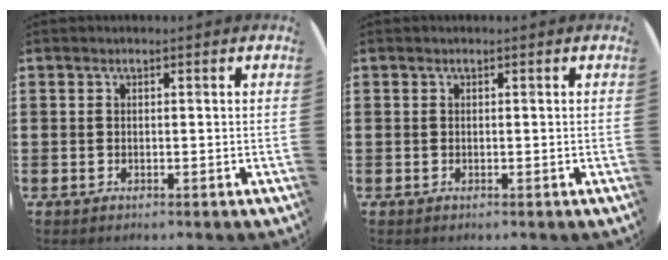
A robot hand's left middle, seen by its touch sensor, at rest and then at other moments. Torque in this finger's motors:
{"motor_torque": [-0.03, -0.03, 0.01, 0.00]}